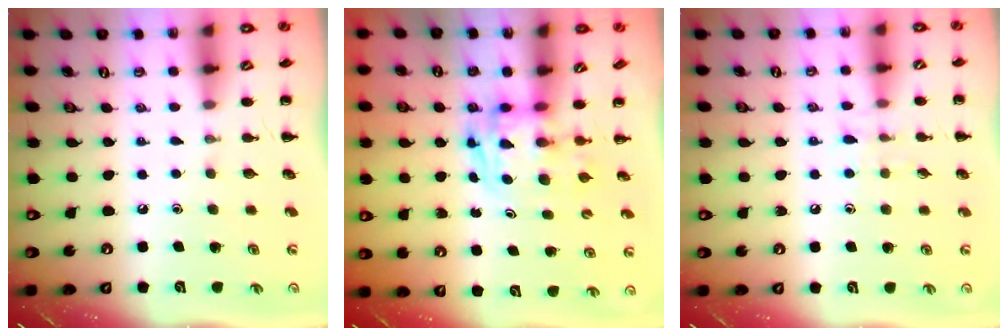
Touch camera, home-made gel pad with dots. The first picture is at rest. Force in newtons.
{"total": 2.9, "press": 2.9, "slide": 0.5}
{"total": 6.5, "press": 6.3, "slide": 1.9}